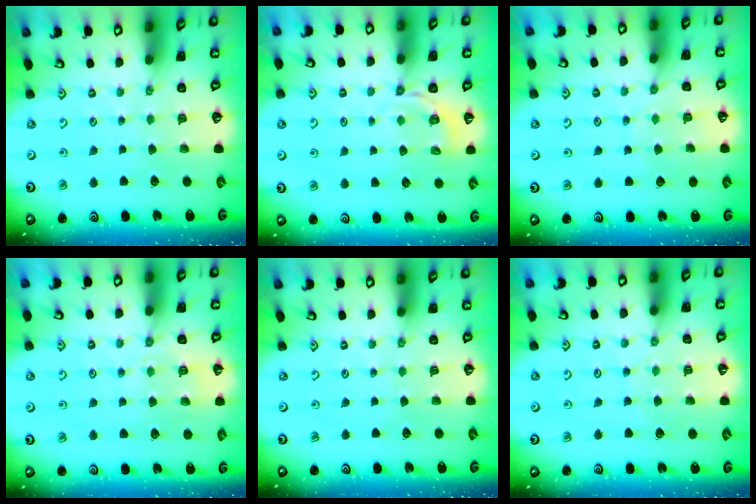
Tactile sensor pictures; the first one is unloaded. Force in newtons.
{"total": 2.8, "press": 2.1, "slide": 1.8}
{"total": 4.2, "press": 4.1, "slide": 0.6}
{"total": 6.1, "press": 6.1, "slide": 0.9}
{"total": 0.0}
{"total": 4.1, "press": 4.1, "slide": 0.6}